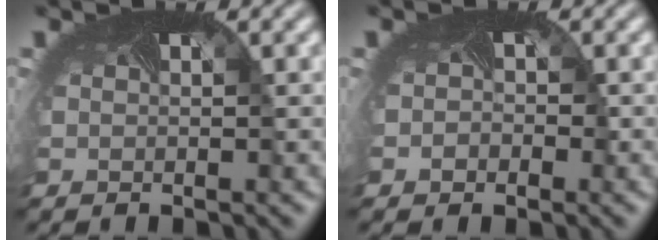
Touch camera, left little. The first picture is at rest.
{"total": 1.4, "force": [-0.4, 1.4, 0.4], "torque": [-0.001, -0.005, -0.011]}